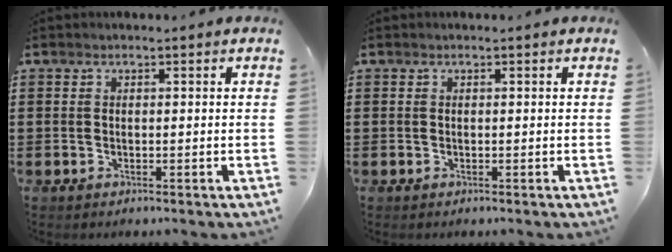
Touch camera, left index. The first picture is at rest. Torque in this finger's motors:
{"motor_torque": [0.00, 0.00, 0.00, 0.00]}